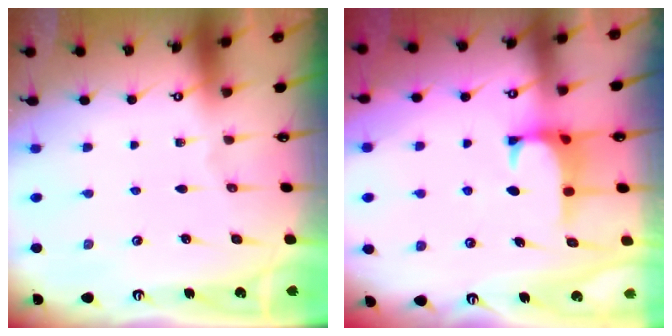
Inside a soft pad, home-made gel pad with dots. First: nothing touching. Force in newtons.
{"total": 1.2, "press": 1.1, "slide": 0.6}